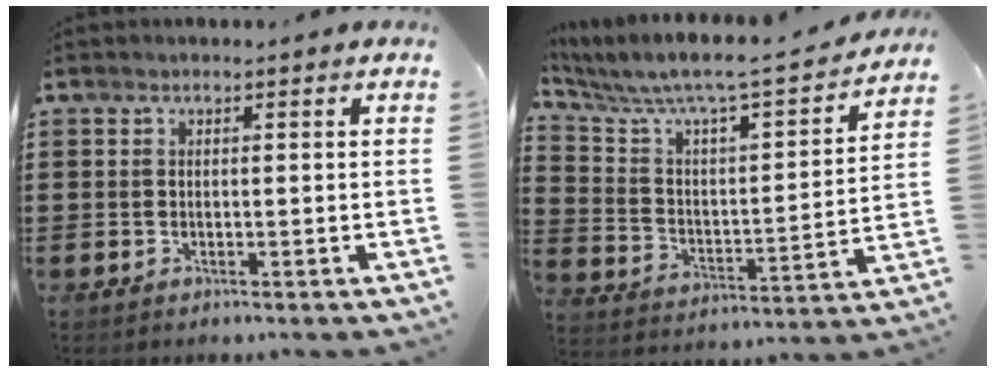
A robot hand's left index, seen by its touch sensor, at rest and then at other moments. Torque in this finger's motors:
{"motor_torque": [2.14, 0.00, 0.77, 0.21]}